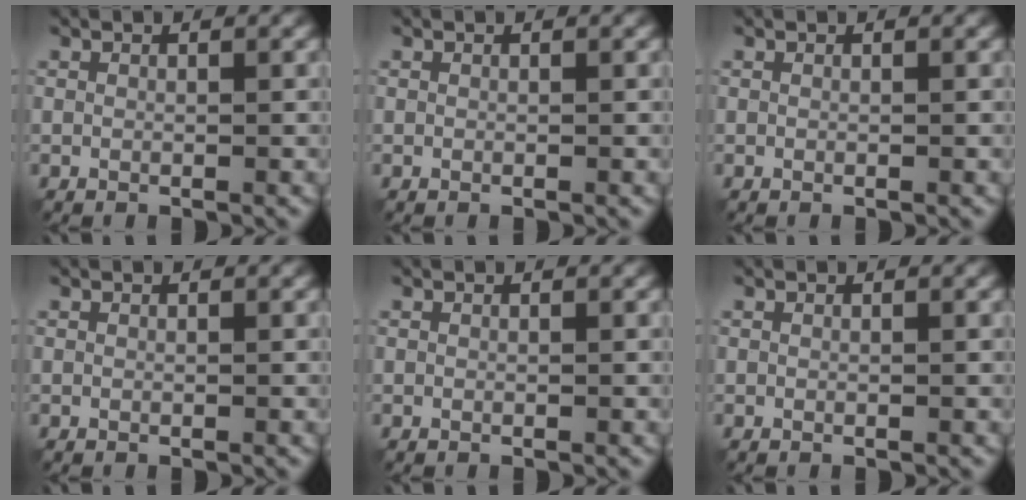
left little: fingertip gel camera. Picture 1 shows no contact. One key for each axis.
{"total": 0.0}
{"total": 0.0}
{"total": 0.0}
{"total": 0.0}
{"total": 0.0}